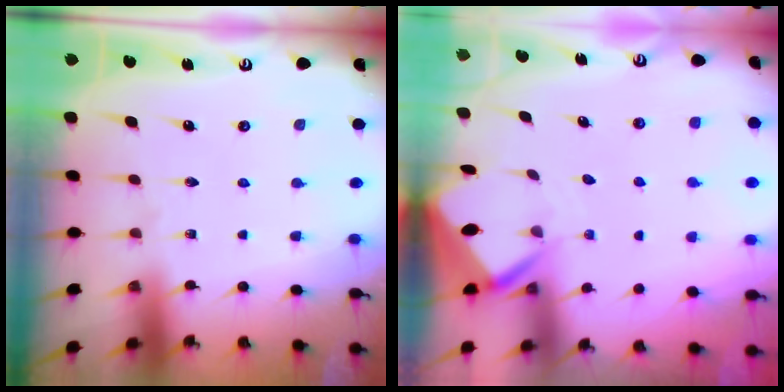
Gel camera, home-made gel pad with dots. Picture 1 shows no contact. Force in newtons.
{"total": 3.3, "press": 3.3, "slide": 0.3}